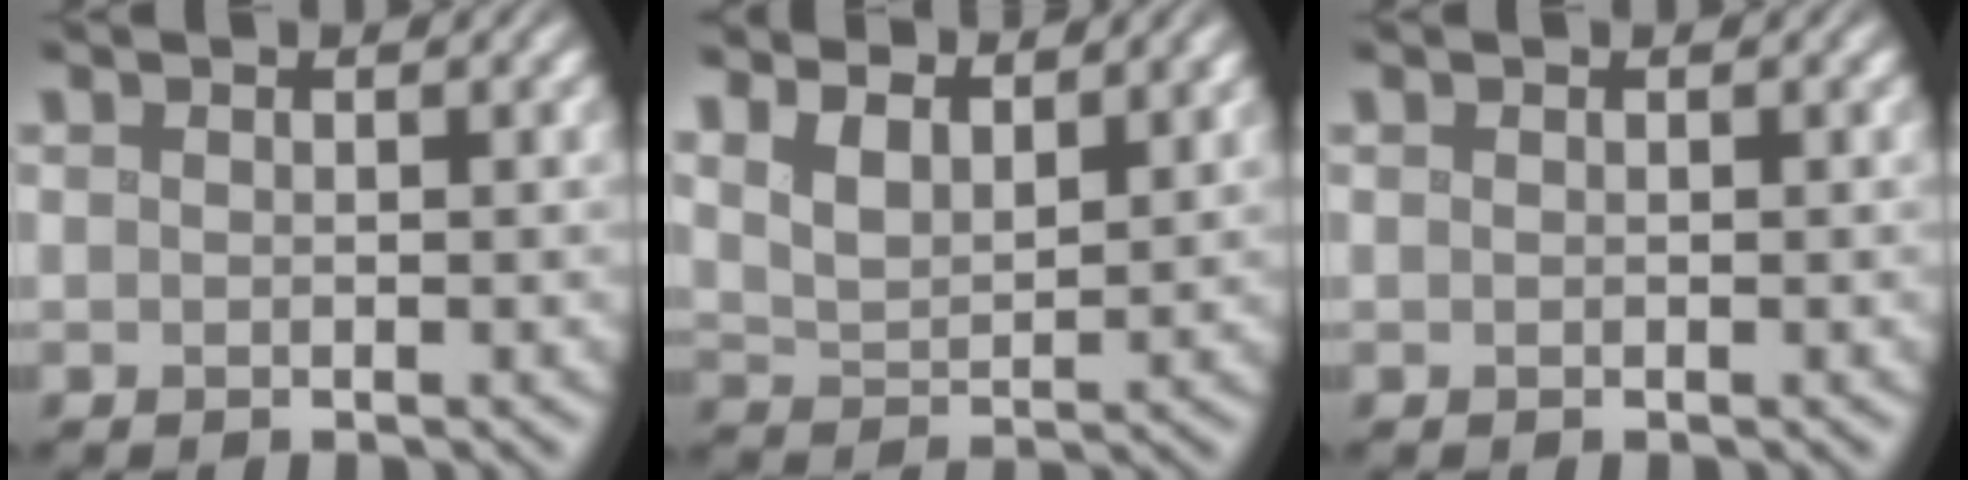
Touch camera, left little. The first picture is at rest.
{"total": 3.9, "force": [3.0, 1.5, 2.0], "torque": [-0.053, 0.004, 0.058]}
{"total": 0.0}